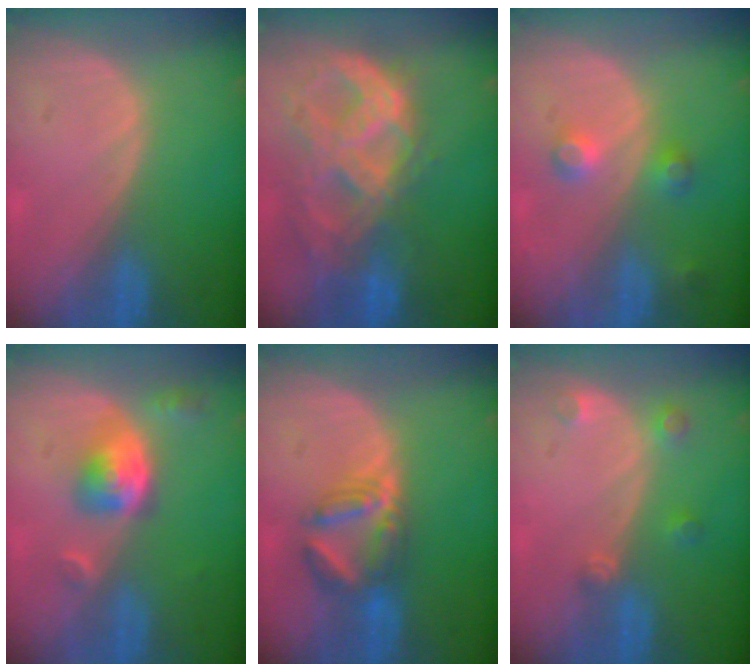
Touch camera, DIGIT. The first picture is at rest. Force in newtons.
{"total": 11.3, "press": 9.6, "slide": 6.0}
{"total": 3.6, "press": 3.4, "slide": 1.2}
{"total": 5.4, "press": 5.0, "slide": 2.1}
{"total": 5.9, "press": 5.9, "slide": 0.3}
{"total": 2.6, "press": 2.6, "slide": 0.2}